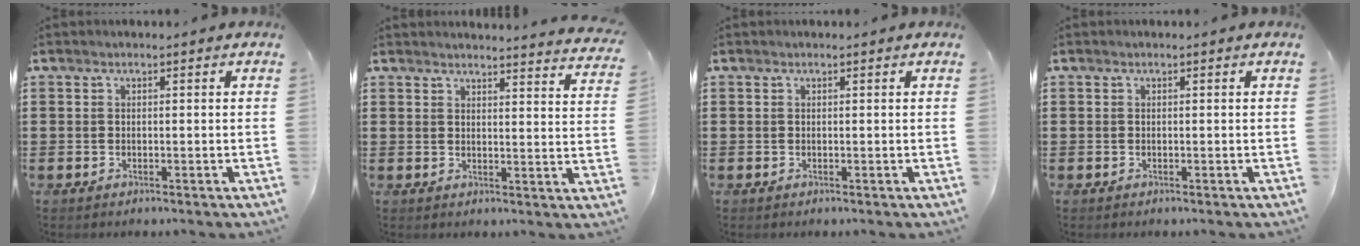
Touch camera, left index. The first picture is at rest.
{"total": 3.2, "force": [3.2, -0.5, 0.4], "torque": [-0.012, -0.021, 0.055]}
{"total": 0.0}
{"total": 0.0}